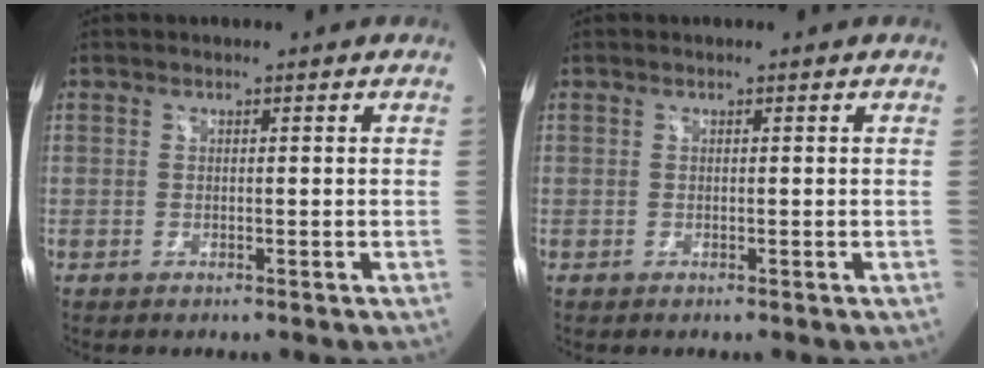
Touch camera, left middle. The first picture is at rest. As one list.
[{"total": 0.0}]